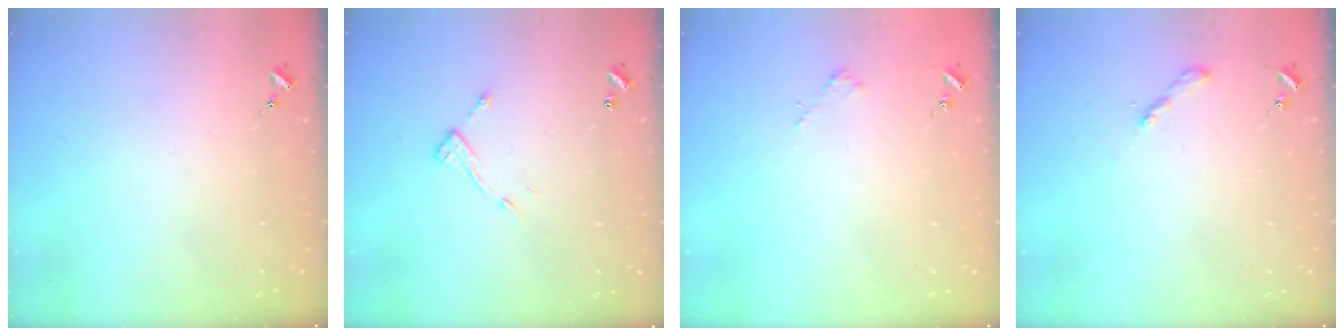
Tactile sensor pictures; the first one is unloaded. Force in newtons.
{"total": 7.9, "press": 7.9, "slide": 0.3}
{"total": 1.8, "press": 1.8, "slide": 0.2}
{"total": 2.0, "press": 2.0, "slide": 0.2}